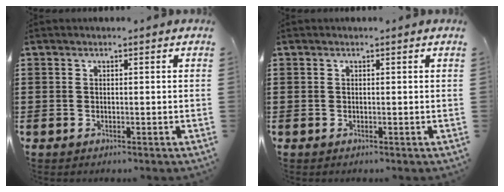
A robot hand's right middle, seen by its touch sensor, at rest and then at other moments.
{"total": 0.0}